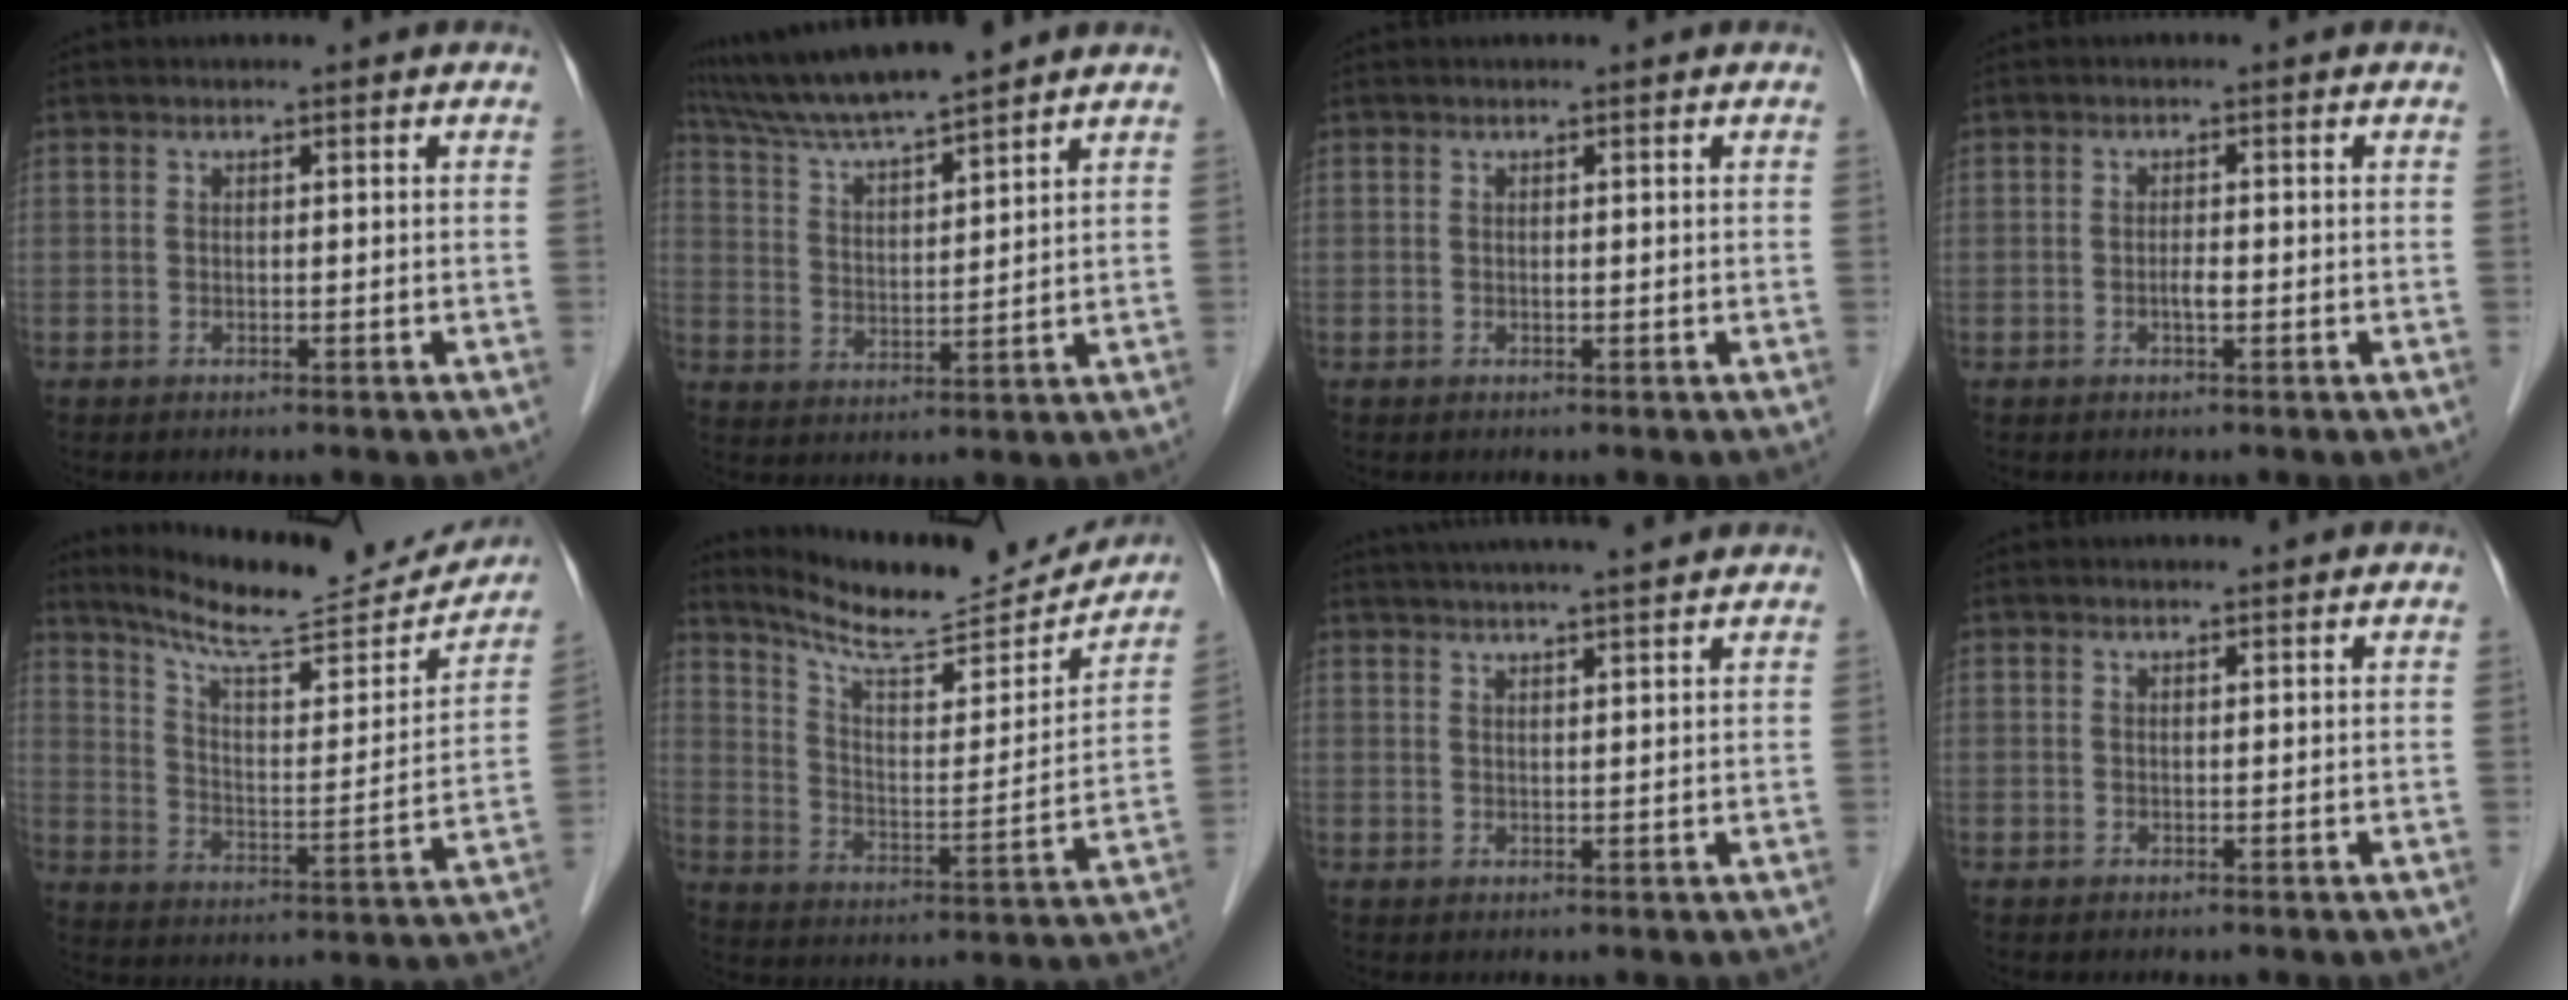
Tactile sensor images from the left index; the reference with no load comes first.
{"total": 11.9, "force": [10.6, 0.0, 5.2], "torque": [-0.098, 0.021, 0.195]}
{"total": 0.0}
{"total": 1.3, "force": [-0.4, 0.2, 1.2], "torque": [-0.023, 0.001, -0.009]}
{"total": 18.9, "force": [17.8, 2.3, 6.0], "torque": [-0.098, -0.032, 0.256]}
{"total": 17.7, "force": [16.9, 2.0, 4.9], "torque": [-0.084, -0.037, 0.249]}
{"total": 12.2, "force": [11.0, 0.6, 5.4], "torque": [-0.089, 0.029, 0.151]}
{"total": 1.1, "force": [1.1, 0.1, 0.2], "torque": [-0.009, 0.006, 0.017]}